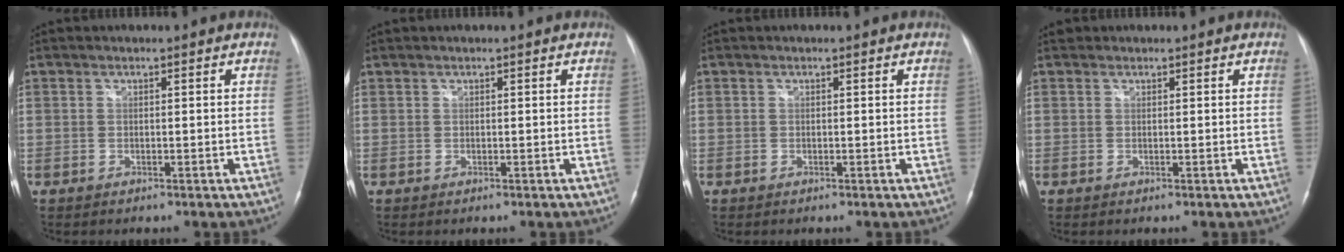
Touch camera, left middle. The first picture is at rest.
{"total": 0.0}
{"total": 0.0}
{"total": 0.6, "force": [0.5, 0.3, -0.1], "torque": [-0.002, 0.010, 0.008]}